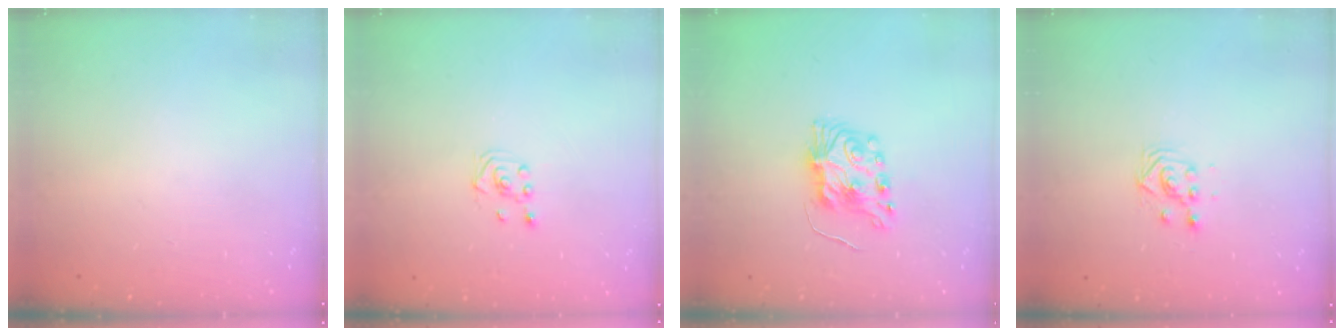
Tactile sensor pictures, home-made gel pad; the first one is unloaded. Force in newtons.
{"total": 1.9, "press": 1.7, "slide": 0.8}
{"total": 8.0, "press": 8.0, "slide": 0.2}
{"total": 3.2, "press": 3.2, "slide": 0.2}